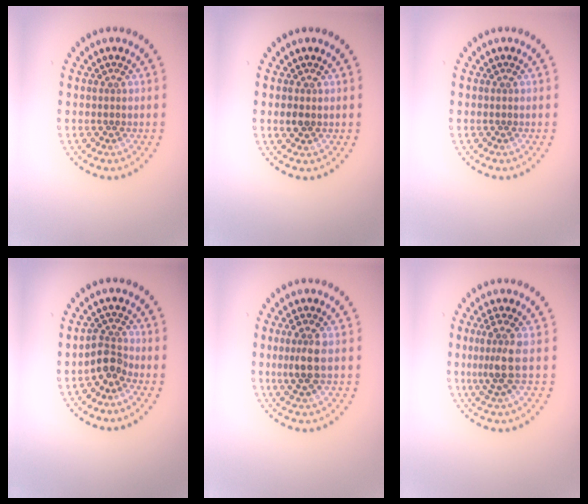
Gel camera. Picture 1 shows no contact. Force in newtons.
{"total": 1.1, "press": 1.0, "slide": 0.2}
{"total": 0.0}
{"total": 2.5, "press": 1.9, "slide": 1.6}
{"total": 2.6, "press": 2.5, "slide": 0.9}
{"total": 2.7, "press": 2.1, "slide": 1.7}